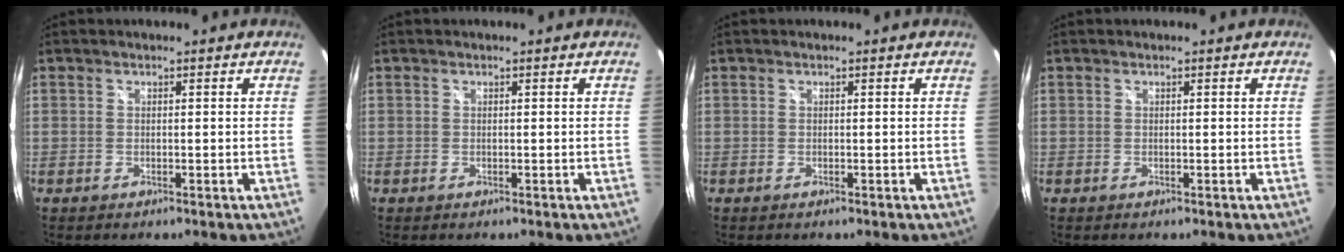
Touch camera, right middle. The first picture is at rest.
{"total": 0.0}
{"total": 0.0}
{"total": 0.0}